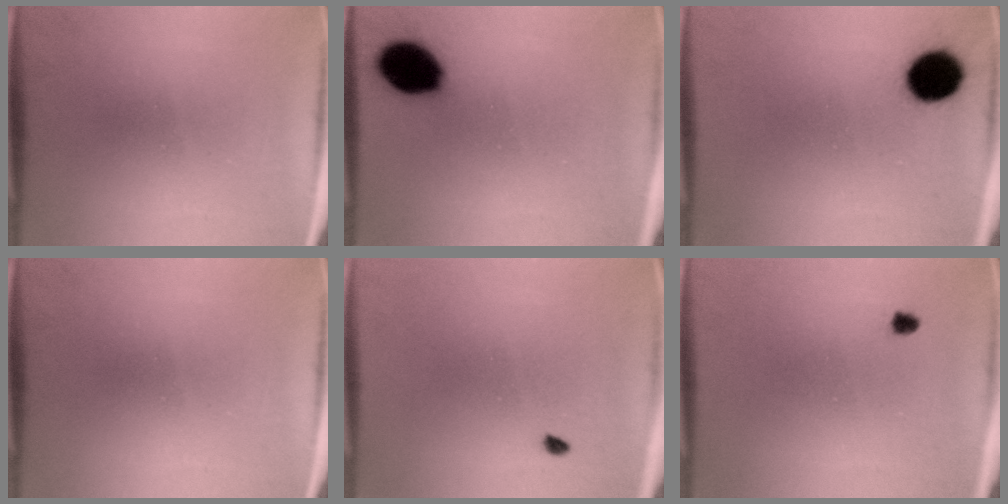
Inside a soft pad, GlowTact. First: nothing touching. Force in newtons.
{"total": 11.6}
{"total": 10.0}
{"total": 0.0}
{"total": 0.8}
{"total": 1.0}